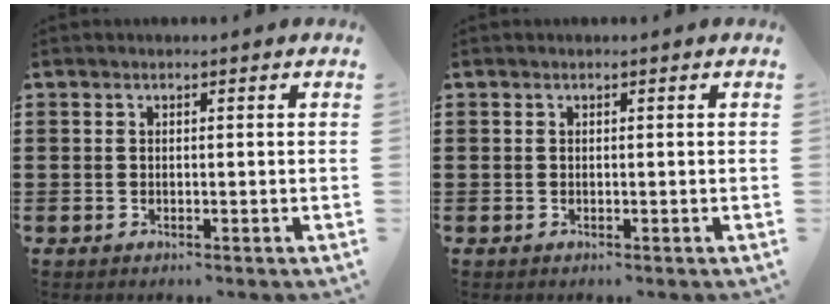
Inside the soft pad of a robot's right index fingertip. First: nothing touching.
{"total": 0.0}